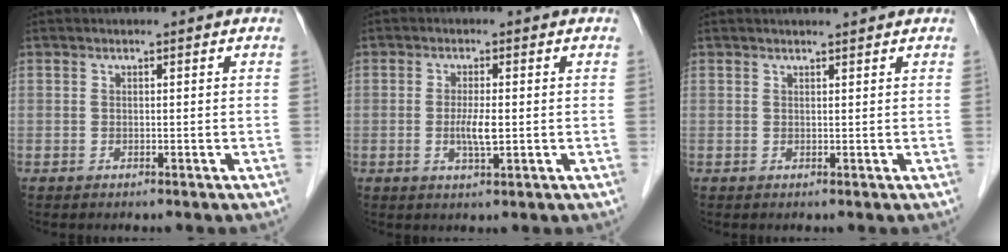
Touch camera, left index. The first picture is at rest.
{"total": 3.2, "force": [-0.5, 0.4, 3.1], "torque": [-0.064, -0.009, -0.009]}
{"total": 1.7, "force": [1.6, 0.0, 0.5], "torque": [-0.007, 0.004, 0.023]}